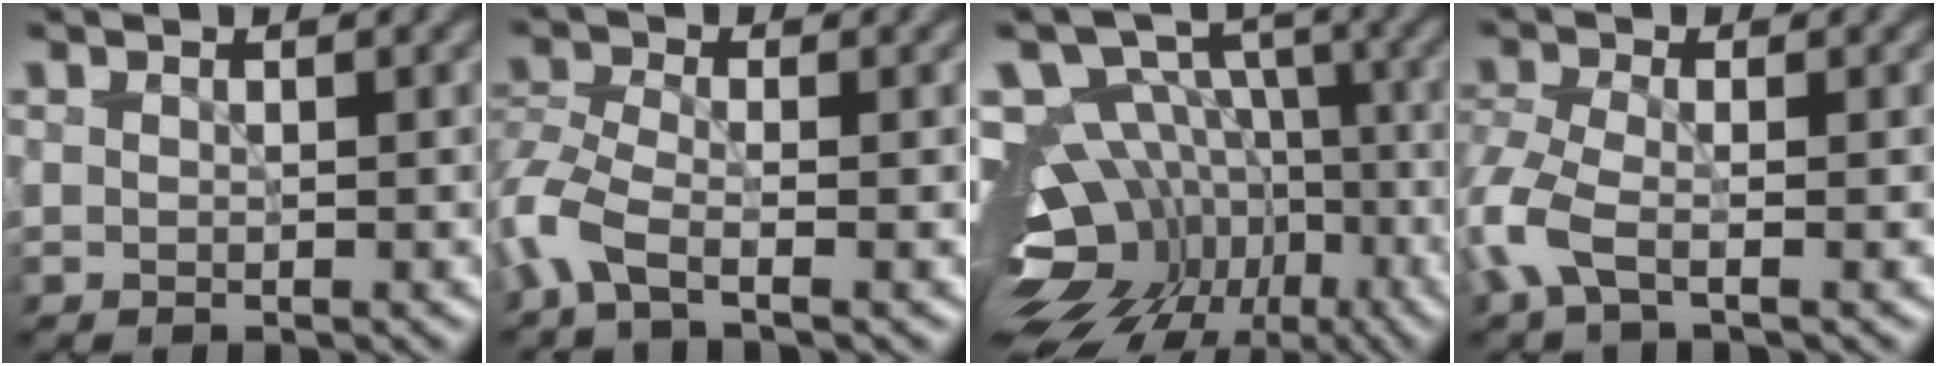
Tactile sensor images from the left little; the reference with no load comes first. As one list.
[{"total": 3.9, "force": [-2.3, 1.3, 2.8], "torque": [-0.075, -0.009, -0.065]}, {"total": 15.1, "force": [-6.1, 11.4, 7.8], "torque": [-0.130, -0.005, -0.069]}, {"total": 3.4, "force": [-1.6, 1.2, 2.8], "torque": [-0.076, -0.008, -0.048]}]